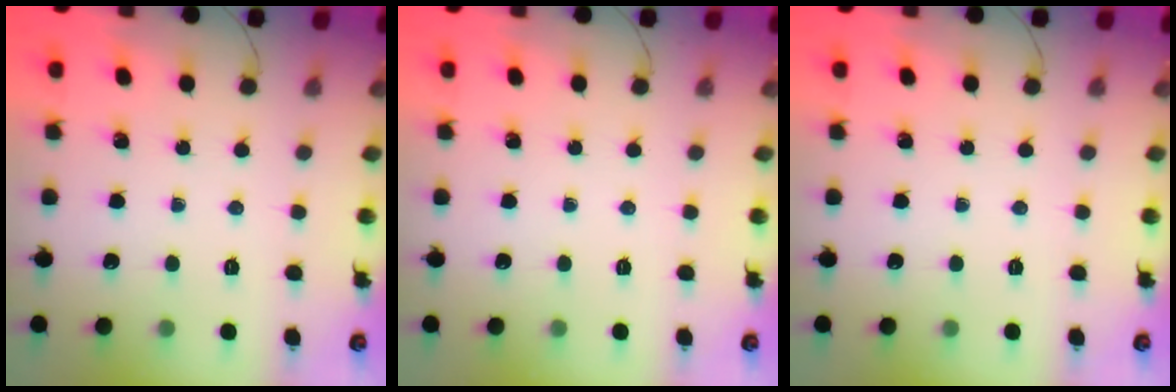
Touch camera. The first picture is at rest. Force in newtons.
{"total": 0.0}
{"total": 0.0}